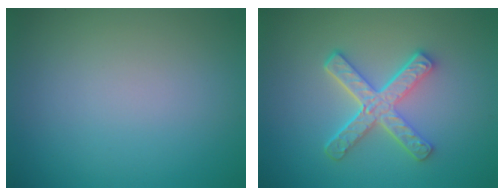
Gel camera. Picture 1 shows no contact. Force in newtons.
{"total": 4.9, "press": 3.4, "slide": 3.4}